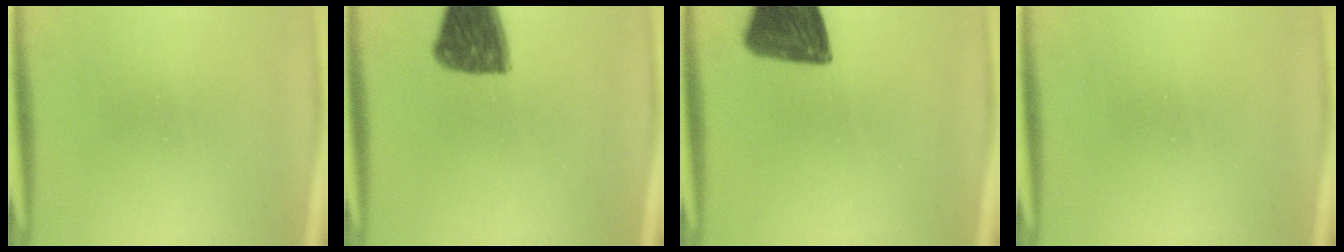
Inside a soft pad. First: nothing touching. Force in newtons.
{"total": 12.2}
{"total": 12.7}
{"total": 0.0}